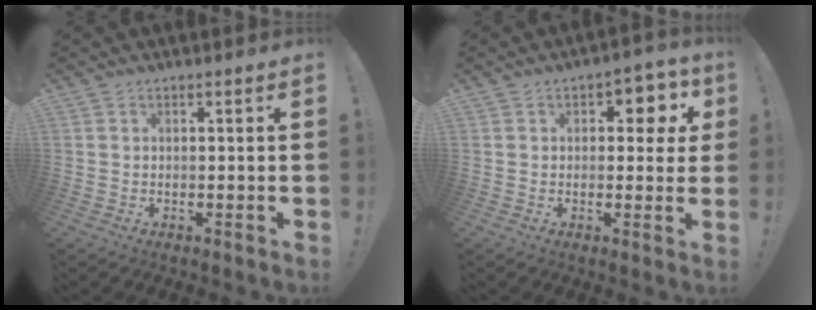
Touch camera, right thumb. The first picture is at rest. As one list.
[{"total": 5.7, "force": [2.2, 3.7, 3.7], "torque": [-0.035, -0.011, 0.032]}]